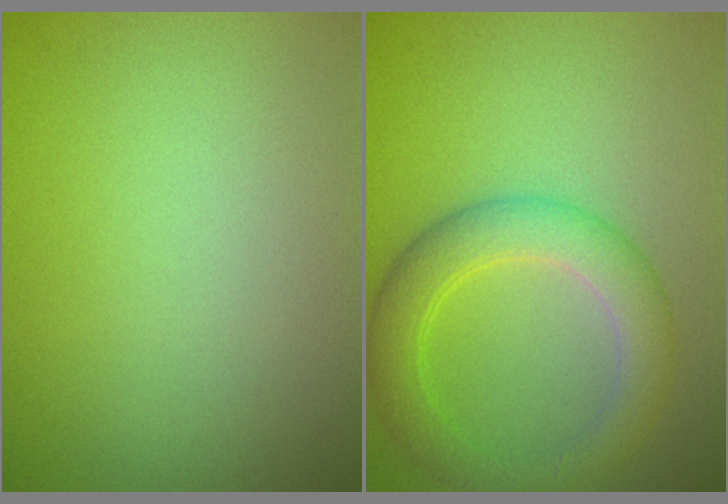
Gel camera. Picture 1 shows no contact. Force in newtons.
{"total": 4.5, "press": 4.5, "slide": 0.1}